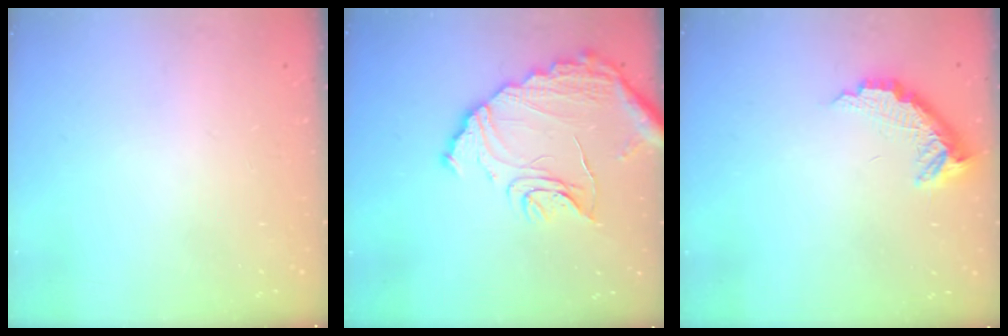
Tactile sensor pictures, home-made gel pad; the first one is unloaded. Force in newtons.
{"total": 15.0, "press": 15.0, "slide": 0.5}
{"total": 11.1, "press": 11.1, "slide": 0.3}